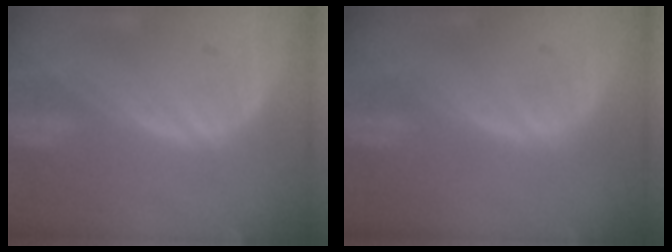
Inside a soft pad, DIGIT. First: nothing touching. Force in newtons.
{"total": 0.0}